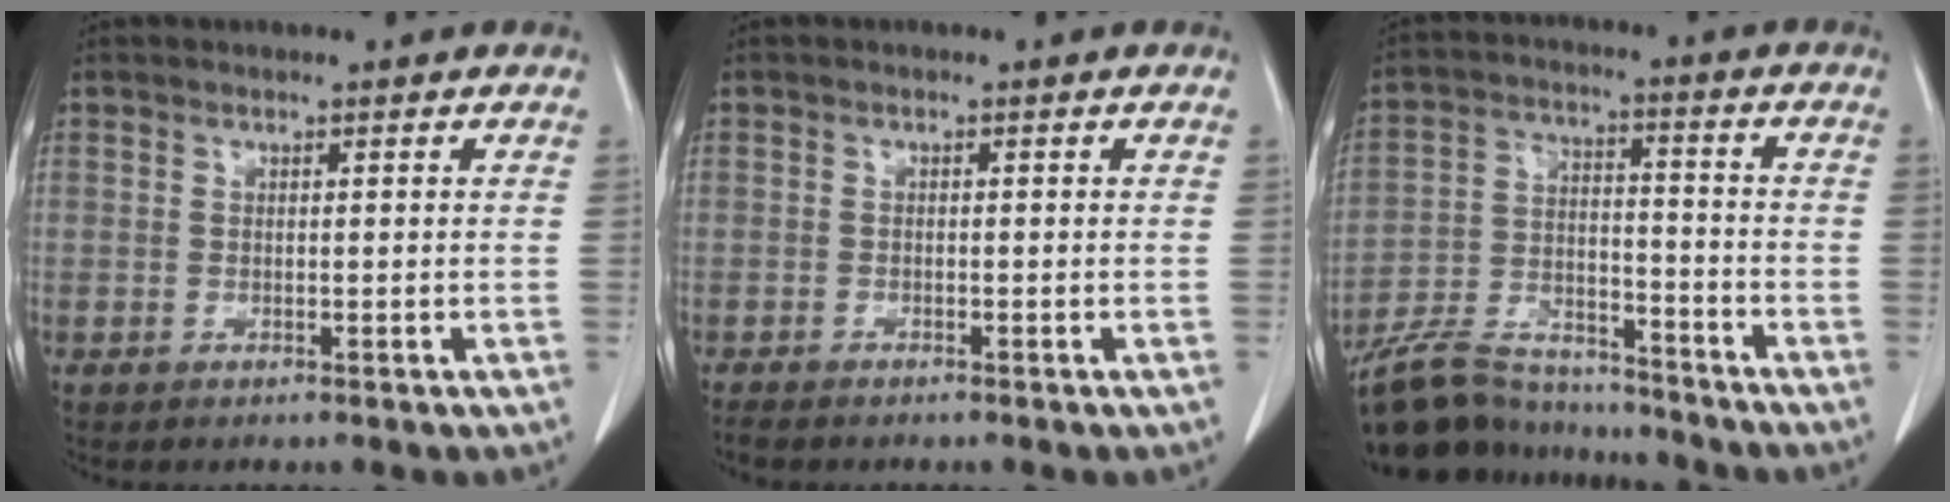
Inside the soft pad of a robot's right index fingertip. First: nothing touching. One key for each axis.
{"total": 2.8, "fx": -2.2, "fy": 1.2, "fz": 1.3, "tx": -0.029, "ty": -0.004, "tz": -0.033}
{"total": 18.2, "fx": -16.4, "fy": 5.4, "fz": 5.8, "tx": -0.136, "ty": 0.006, "tz": -0.274}